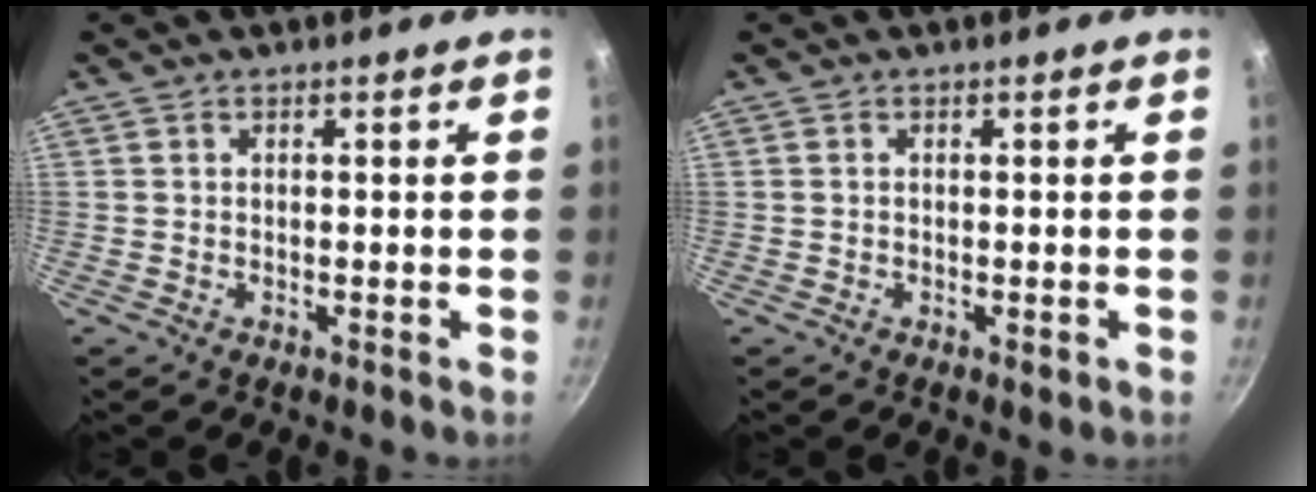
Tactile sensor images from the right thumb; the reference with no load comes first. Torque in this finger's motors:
{"motor_torque": [-0.18, -0.02, -0.20, 0.04, -0.01]}